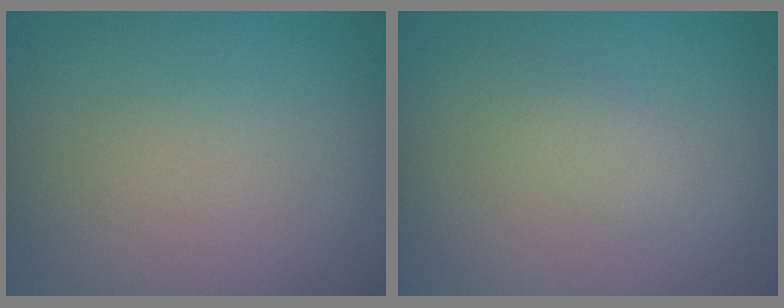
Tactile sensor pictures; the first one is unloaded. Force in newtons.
{"total": 1.7, "press": 1.7, "slide": 0.1}